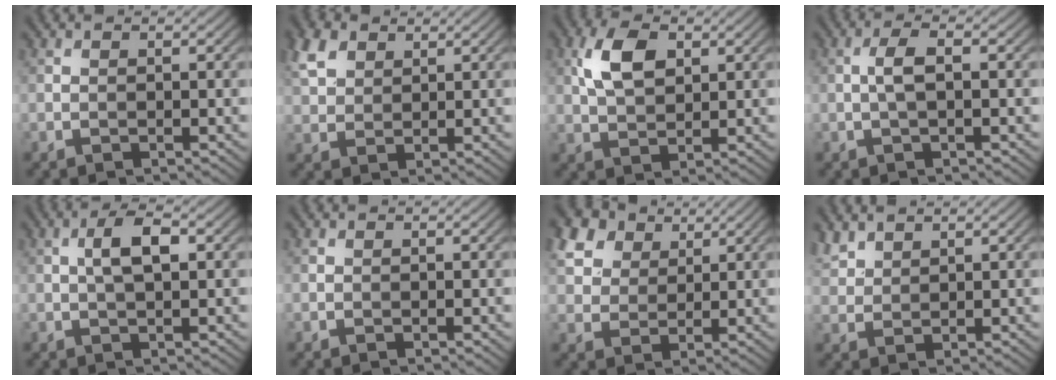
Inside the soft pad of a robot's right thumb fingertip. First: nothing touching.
{"total": 4.8, "force": [2.7, 3.1, 2.6], "torque": [-0.069, 0.010, 0.055]}
{"total": 6.0, "force": [2.1, 3.4, 4.5], "torque": [-0.102, 0.005, 0.038]}
{"total": 2.8, "force": [-0.1, 0.7, 2.7], "torque": [-0.056, 0.009, -0.006]}
{"total": 4.1, "force": [0.7, 1.4, 3.8], "torque": [-0.076, 0.009, 0.010]}
{"total": 0.0}
{"total": 8.4, "force": [4.8, 5.5, 4.0], "torque": [-0.139, 0.019, 0.092]}
{"total": 3.1, "force": [2.6, 1.3, 1.2], "torque": [-0.034, 0.007, 0.061]}